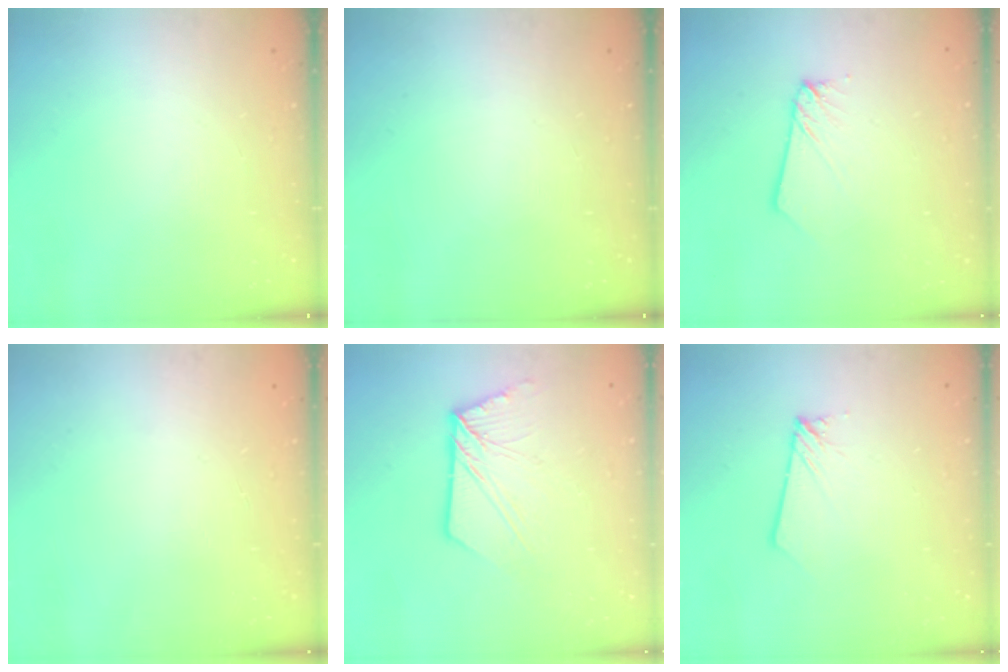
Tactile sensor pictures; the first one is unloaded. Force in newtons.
{"total": 0.0}
{"total": 2.6, "press": 2.6, "slide": 0.2}
{"total": 0.0}
{"total": 11.5, "press": 11.4, "slide": 1.0}
{"total": 1.8, "press": 1.8, "slide": 0.2}